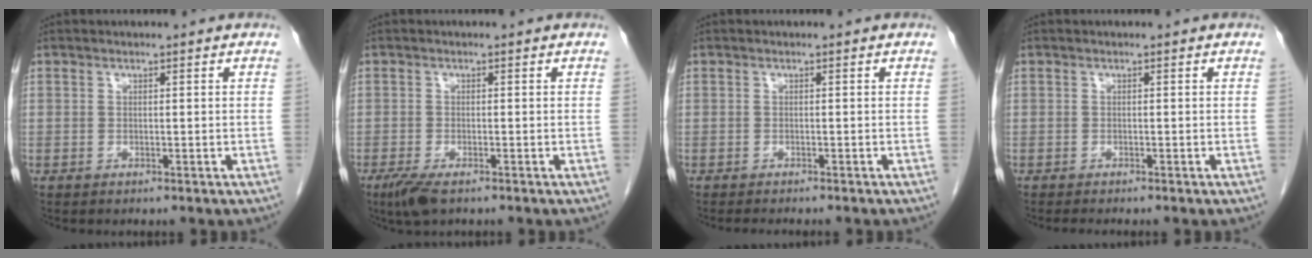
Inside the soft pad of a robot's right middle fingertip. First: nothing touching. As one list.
[{"total": 3.6, "force": [-2.3, 0.9, 2.6], "torque": [-0.057, -0.009, -0.043]}, {"total": 4.6, "force": [-4.0, 0.6, 2.1], "torque": [-0.023, -0.006, -0.052]}, {"total": 1.9, "force": [-1.6, 0.0, 0.9], "torque": [-0.014, -0.003, -0.021]}]